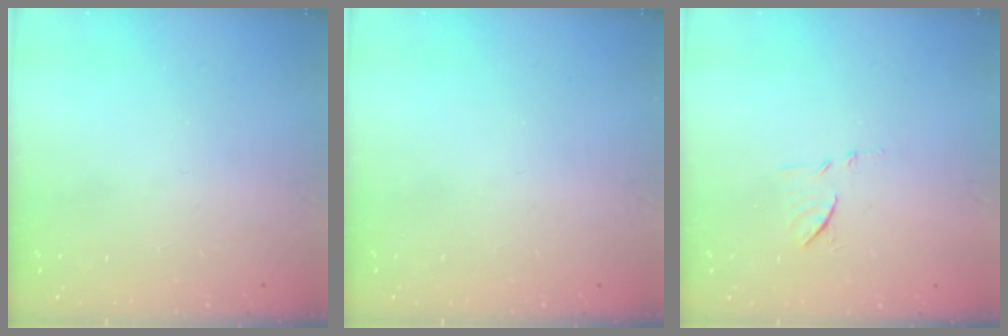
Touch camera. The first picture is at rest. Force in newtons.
{"total": 0.0}
{"total": 8.1, "press": 8.0, "slide": 0.7}